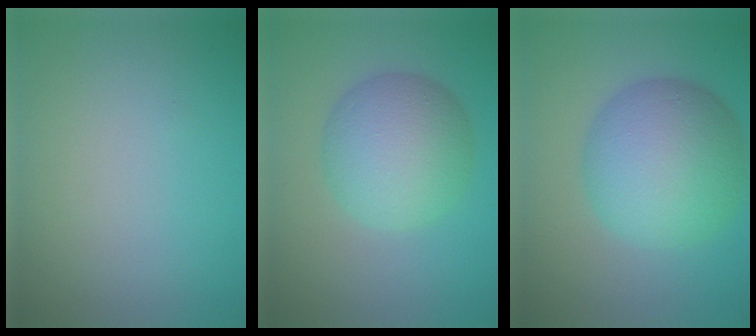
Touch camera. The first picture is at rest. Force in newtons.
{"total": 7.1, "press": 7.1, "slide": 0.1}
{"total": 9.8, "press": 9.8, "slide": 0.1}